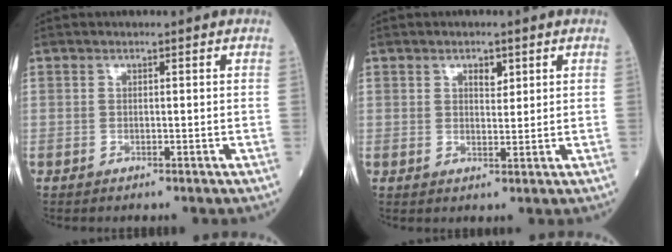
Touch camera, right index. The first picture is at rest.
{"total": 2.1, "force": [1.2, 1.0, 1.5], "torque": [-0.021, -0.002, 0.019]}